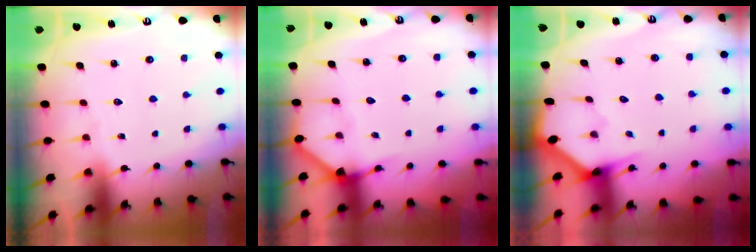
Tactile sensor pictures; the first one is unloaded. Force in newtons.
{"total": 4.3, "press": 4.2, "slide": 0.4}
{"total": 2.9, "press": 2.9, "slide": 0.2}